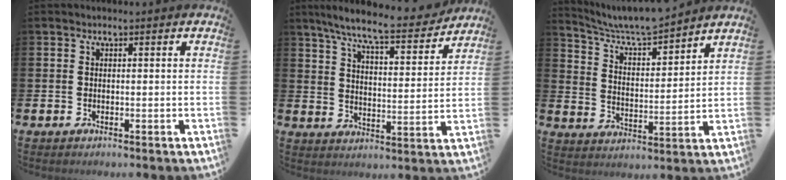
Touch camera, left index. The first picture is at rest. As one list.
[{"total": 8.5, "force": [7.6, 0.7, 3.6], "torque": [-0.093, -0.047, 0.130]}, {"total": 7.0, "force": [6.7, 0.6, 1.9], "torque": [-0.069, -0.048, 0.116]}]